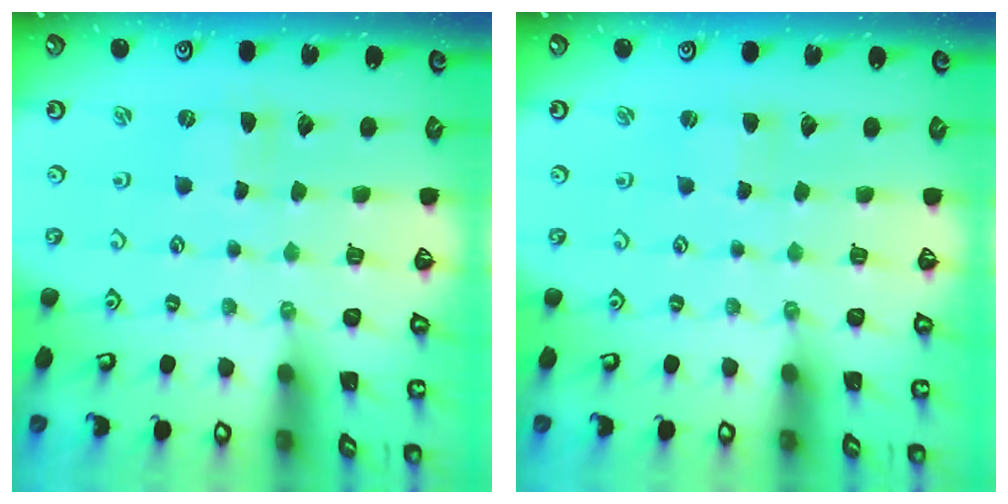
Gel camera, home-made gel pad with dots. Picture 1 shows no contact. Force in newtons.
{"total": 2.0, "press": 2.0, "slide": 0.4}